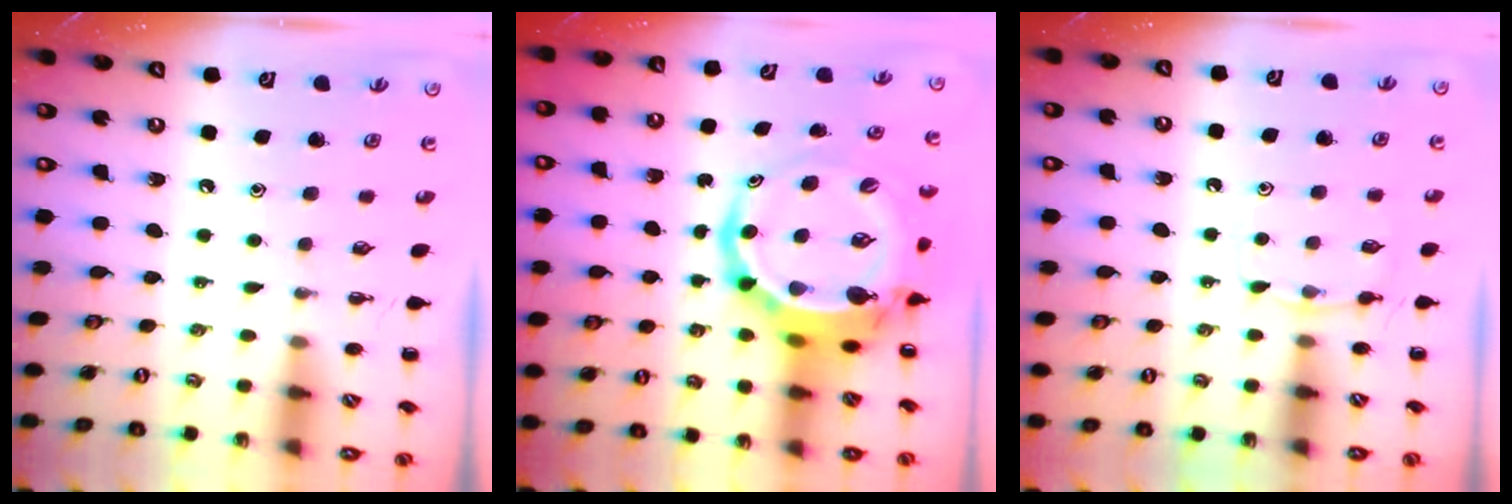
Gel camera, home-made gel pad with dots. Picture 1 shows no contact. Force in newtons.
{"total": 9.3, "press": 9.0, "slide": 2.4}
{"total": 5.3, "press": 5.0, "slide": 1.5}